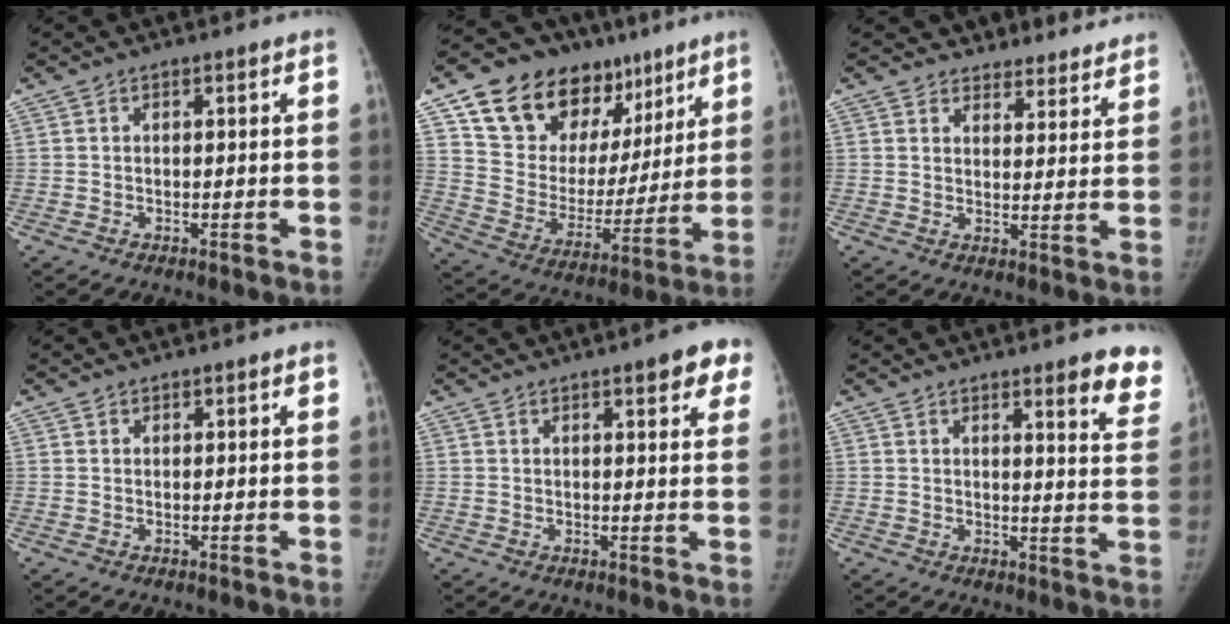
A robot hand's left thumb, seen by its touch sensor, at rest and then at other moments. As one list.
[{"total": 25.0, "force": [14.8, 15.2, 13.2], "torque": [-0.165, -0.023, 0.251]}, {"total": 9.8, "force": [9.1, 3.8, 0.4], "torque": [0.046, -0.052, 0.100]}, {"total": 1.1, "force": [0.7, 0.7, 0.5], "torque": [0.005, -0.003, 0.007]}, {"total": 7.2, "force": [4.1, 2.1, 5.5], "torque": [-0.042, -0.011, 0.044]}, {"total": 10.1, "force": [7.3, 2.1, 6.6], "torque": [-0.045, -0.041, 0.071]}]